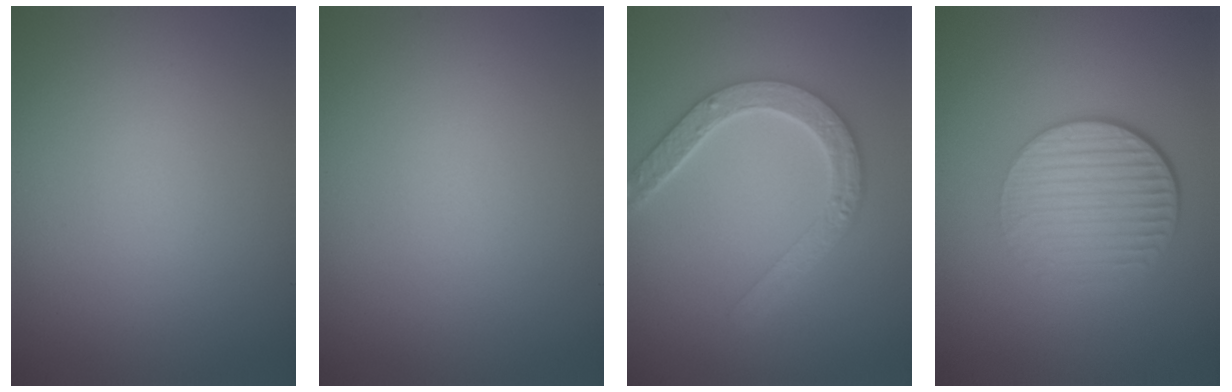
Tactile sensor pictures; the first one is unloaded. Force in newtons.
{"total": 0.0}
{"total": 4.7, "press": 3.6, "slide": 3.0}
{"total": 4.6, "press": 2.9, "slide": 3.6}